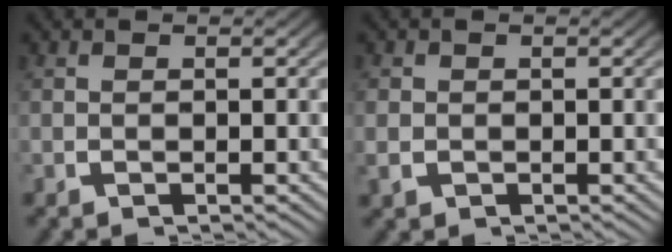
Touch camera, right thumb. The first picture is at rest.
{"total": 1.6, "force": [-0.4, 1.6, 0.3], "torque": [-0.012, -0.004, -0.006]}